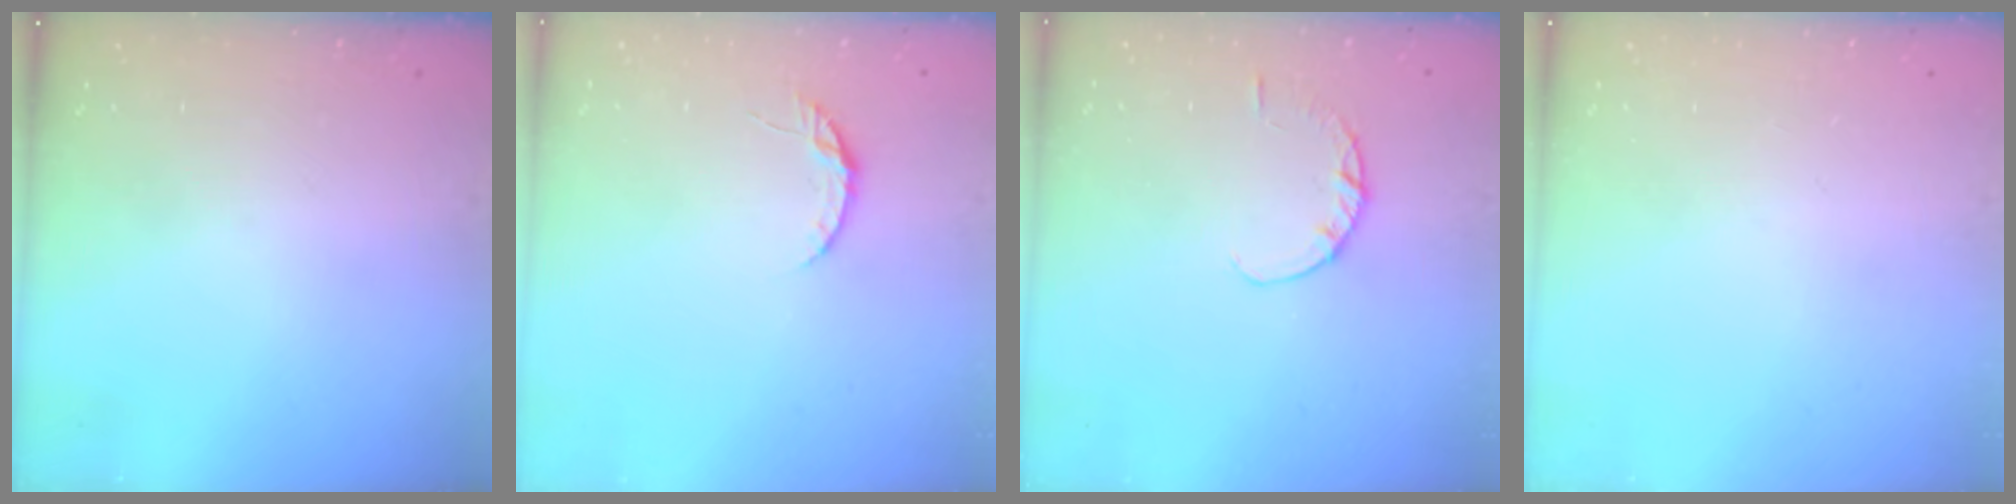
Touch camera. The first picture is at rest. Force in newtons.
{"total": 3.8, "press": 3.8, "slide": 0.4}
{"total": 2.9, "press": 2.8, "slide": 0.4}
{"total": 0.0}